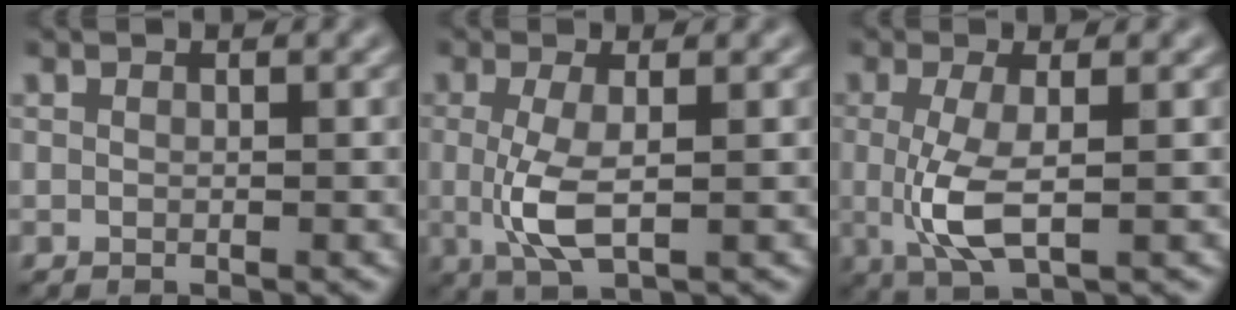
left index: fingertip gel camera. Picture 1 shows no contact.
{"total": 3.7, "force": [-0.2, 1.0, 3.5], "torque": [-0.081, -0.006, -0.003]}
{"total": 4.0, "force": [-0.2, 1.1, 3.9], "torque": [-0.090, -0.007, -0.004]}